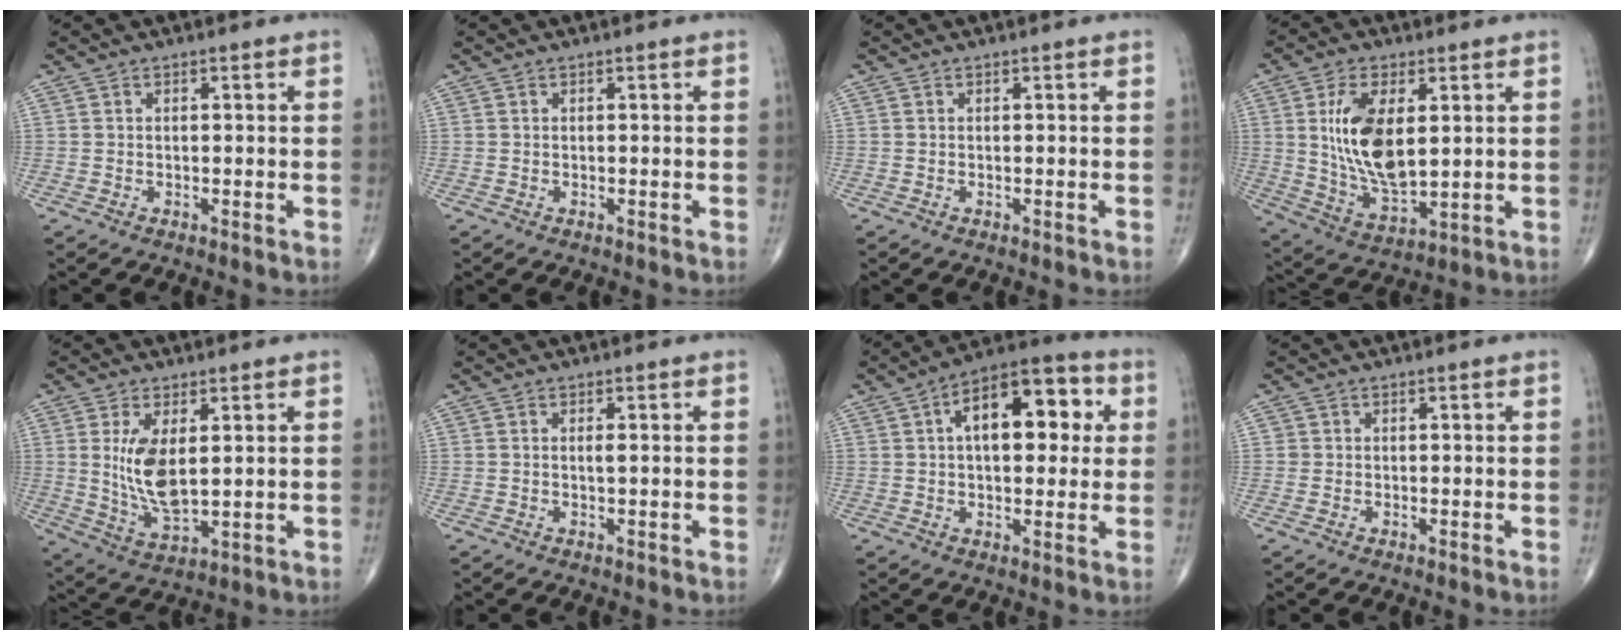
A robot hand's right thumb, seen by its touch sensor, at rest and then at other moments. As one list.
[{"total": 0.0}, {"total": 0.0}, {"total": 14.3, "force": [2.7, 7.0, 12.1], "torque": [-0.224, -0.022, 0.061]}, {"total": 9.7, "force": [1.7, 4.4, 8.5], "torque": [-0.163, -0.023, 0.045]}, {"total": 0.8, "force": [0.1, 0.1, 0.8], "torque": [-0.020, -0.002, 0.000]}, {"total": 15.9, "force": [3.7, 8.3, 13.1], "torque": [-0.156, 0.024, 0.047]}, {"total": 0.8, "force": [0.0, 0.8, 0.0], "torque": [0.006, 0.004, -0.001]}]